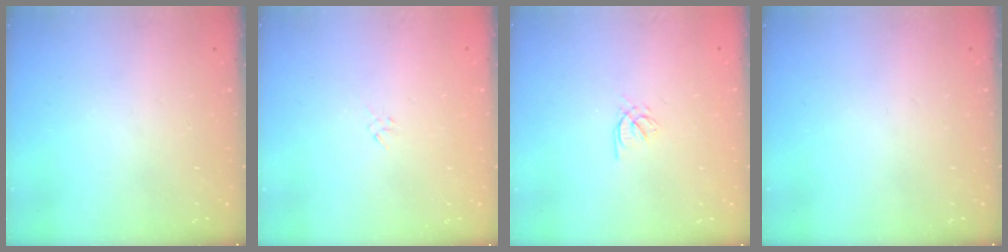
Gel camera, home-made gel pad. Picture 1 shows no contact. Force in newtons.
{"total": 1.3, "press": 1.2, "slide": 0.5}
{"total": 2.1, "press": 2.0, "slide": 0.5}
{"total": 0.0}